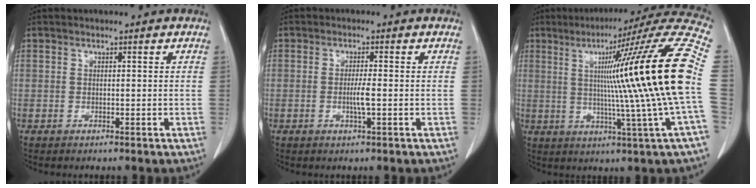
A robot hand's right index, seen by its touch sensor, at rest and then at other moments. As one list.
[{"total": 2.5, "force": [-0.5, -0.1, 2.4], "torque": [-0.047, -0.003, -0.009]}, {"total": 24.0, "force": [2.2, -2.7, 23.7], "torque": [-0.270, 0.015, 0.016]}]